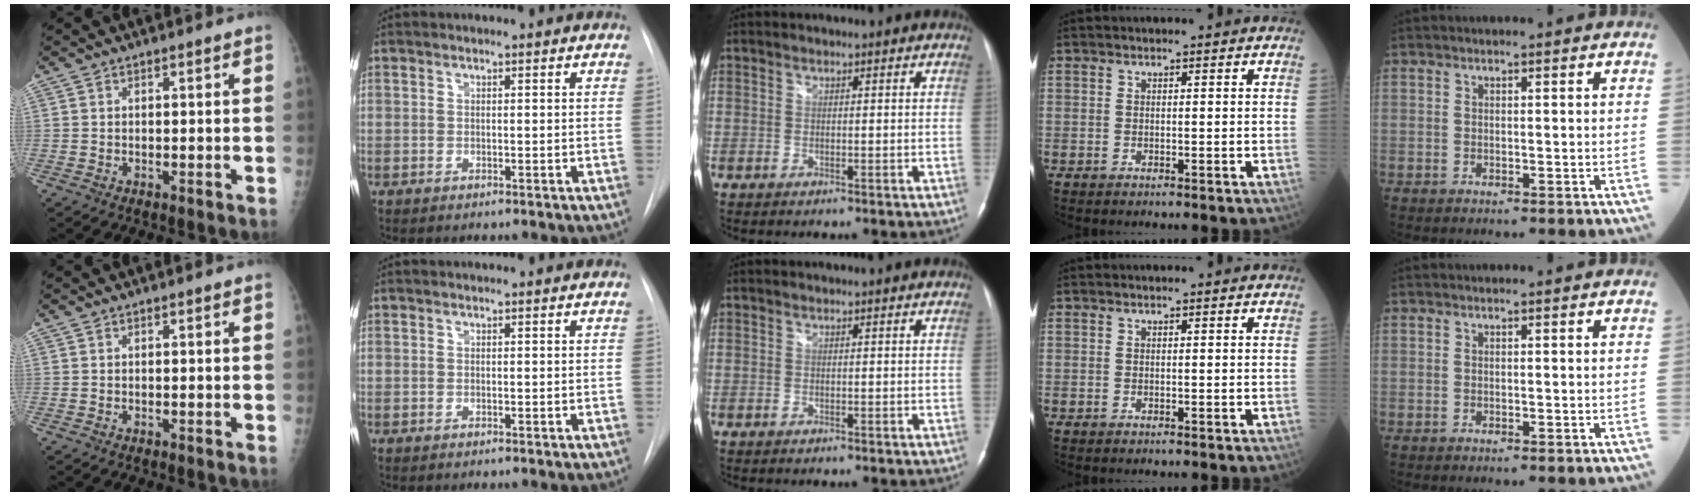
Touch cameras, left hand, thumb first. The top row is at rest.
{}